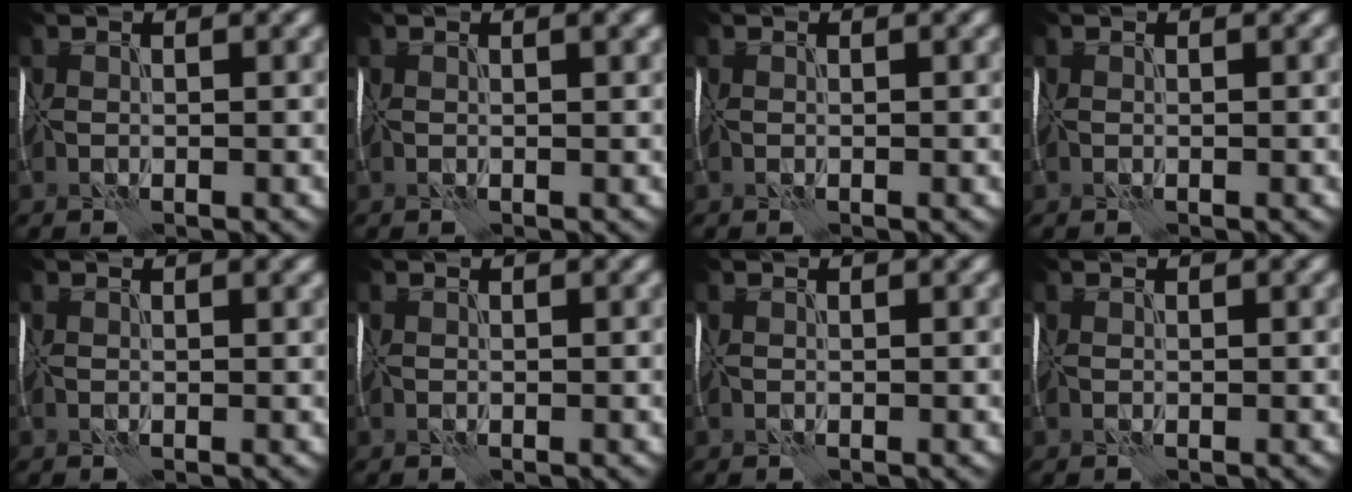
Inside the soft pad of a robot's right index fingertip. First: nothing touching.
{"total": 0.7, "force": [0.2, 0.2, 0.6], "torque": [-0.008, 0.000, 0.004]}
{"total": 0.0}
{"total": 0.0}
{"total": 0.0}
{"total": 0.0}
{"total": 0.0}
{"total": 0.0}